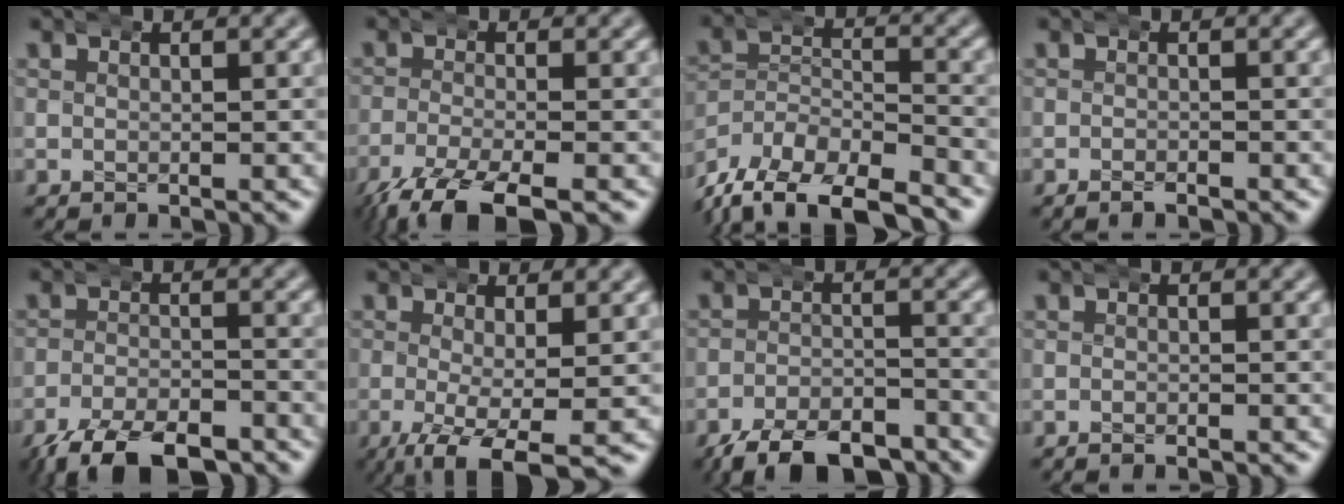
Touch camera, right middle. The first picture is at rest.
{"total": 6.6, "force": [-5.0, 2.2, 3.6], "torque": [-0.074, -0.024, -0.068]}
{"total": 10.8, "force": [-7.2, 6.8, 4.3], "torque": [-0.081, -0.033, -0.123]}
{"total": 1.3, "force": [-1.2, 0.2, 0.6], "torque": [-0.004, -0.001, -0.020]}
{"total": 7.6, "force": [-6.3, 2.5, 3.5], "torque": [-0.046, -0.017, -0.096]}
{"total": 5.6, "force": [-3.7, 1.4, 4.0], "torque": [-0.081, -0.039, -0.040]}
{"total": 8.4, "force": [-7.5, 2.6, 2.9], "torque": [-0.029, -0.017, -0.120]}
{"total": 0.9, "force": [-0.9, -0.1, 0.2], "torque": [0.000, 0.000, -0.016]}